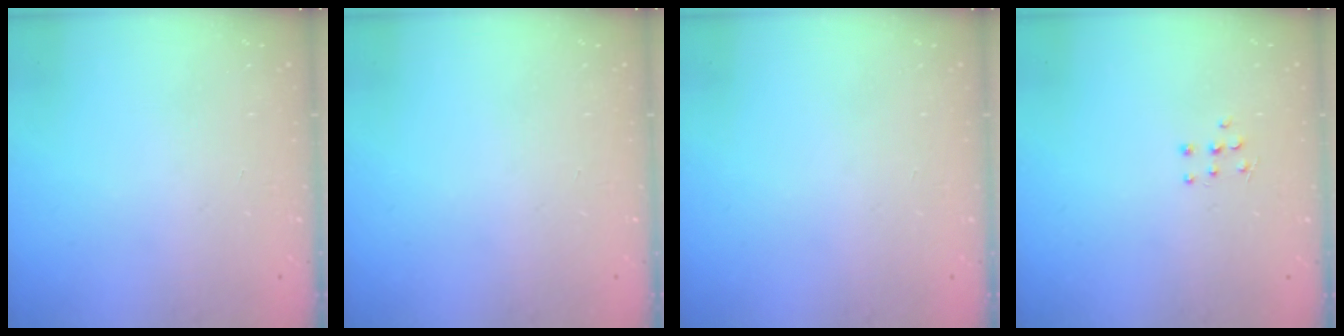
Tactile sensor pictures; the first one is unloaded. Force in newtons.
{"total": 0.0}
{"total": 0.0}
{"total": 5.0, "press": 4.9, "slide": 0.5}